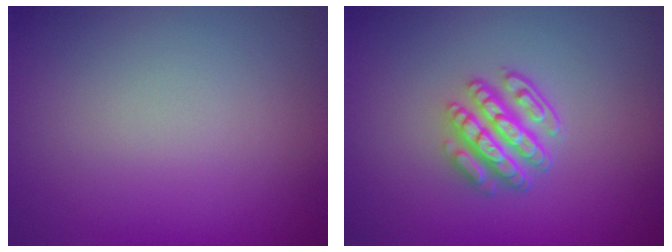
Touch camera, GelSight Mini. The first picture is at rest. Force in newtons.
{"total": 4.5, "press": 3.5, "slide": 2.8}